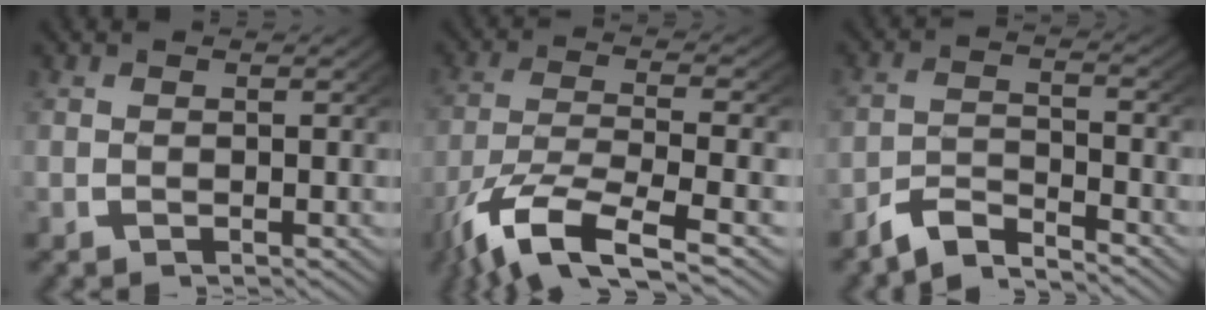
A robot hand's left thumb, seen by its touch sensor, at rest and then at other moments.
{"total": 9.4, "force": [-3.7, 4.5, 7.3], "torque": [-0.166, -0.035, -0.042]}
{"total": 4.6, "force": [-3.7, 1.8, 2.0], "torque": [-0.035, -0.010, -0.068]}